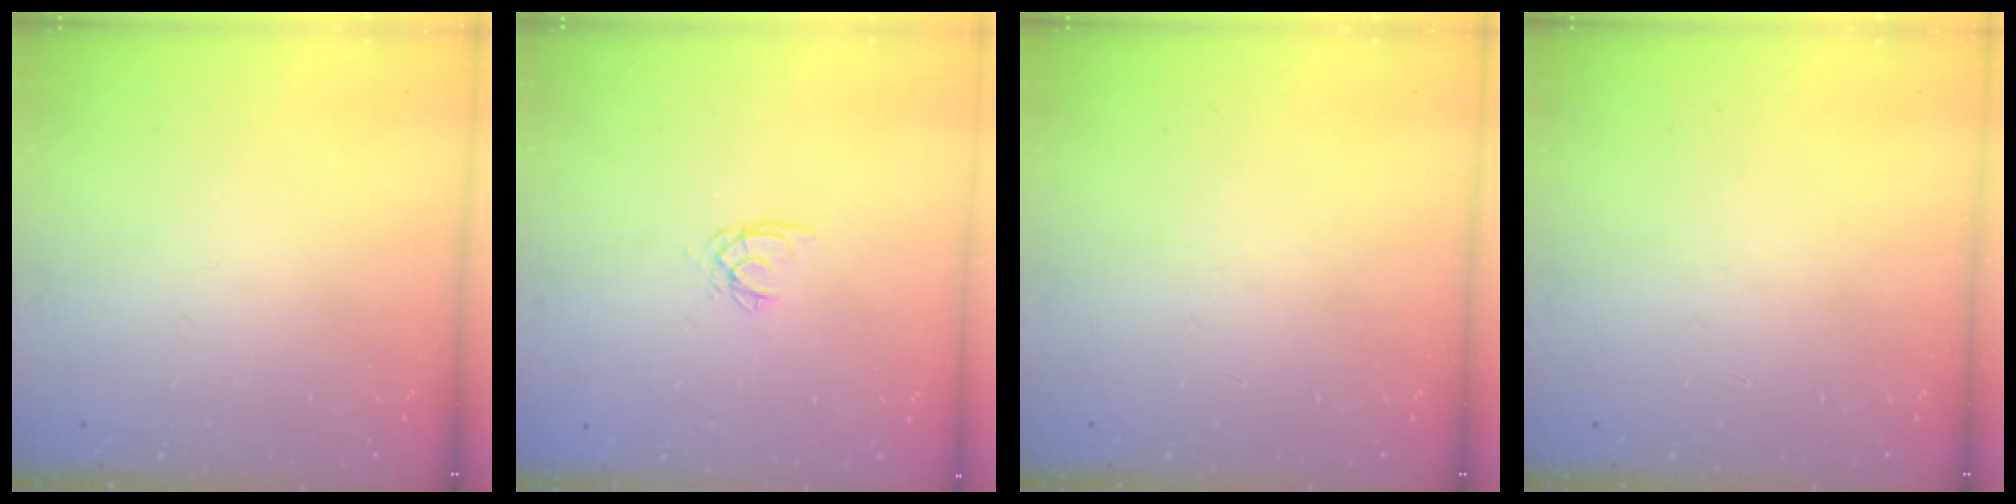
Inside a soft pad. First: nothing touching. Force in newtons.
{"total": 2.5, "press": 2.5, "slide": 0.1}
{"total": 0.0}
{"total": 0.0}